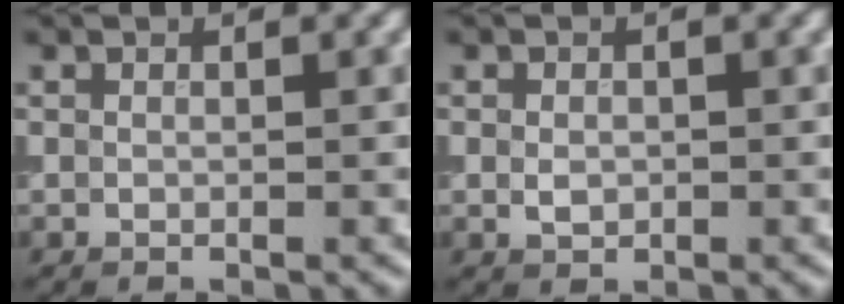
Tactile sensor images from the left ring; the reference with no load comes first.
{"total": 1.3, "force": [-0.1, 1.0, 0.8], "torque": [-0.015, -0.002, -0.003]}